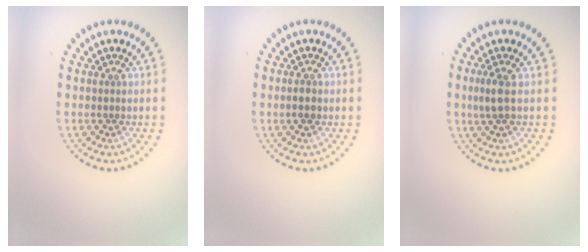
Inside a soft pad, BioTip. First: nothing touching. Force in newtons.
{"total": 1.1, "press": 1.1, "slide": 0.3}
{"total": 1.6, "press": 1.4, "slide": 0.7}